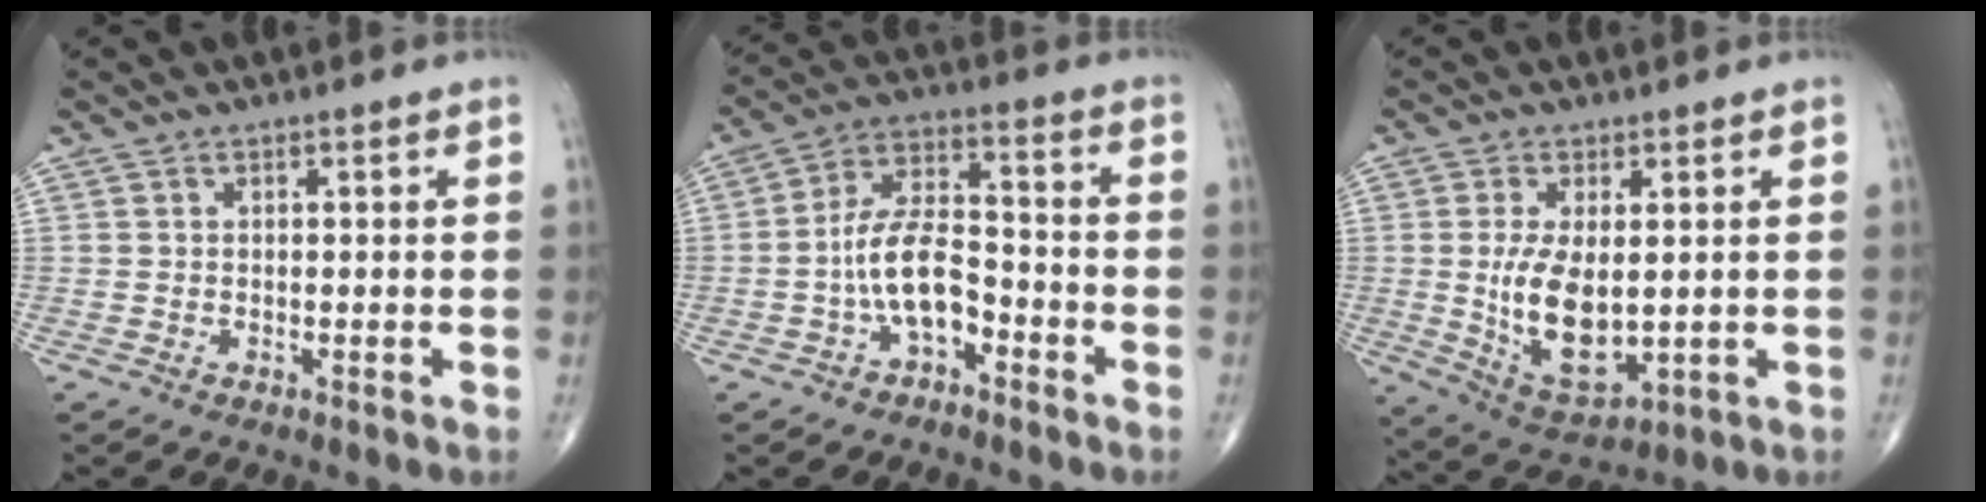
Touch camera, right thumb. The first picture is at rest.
{"total": 10.2, "force": [-3.7, 5.4, 7.8], "torque": [-0.137, 0.047, -0.072]}
{"total": 11.8, "force": [0.2, 5.8, 10.2], "torque": [-0.177, -0.021, 0.022]}